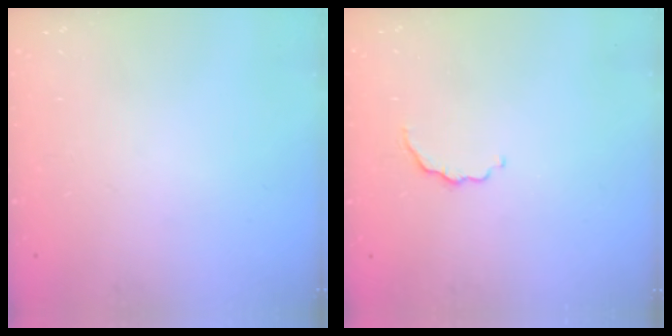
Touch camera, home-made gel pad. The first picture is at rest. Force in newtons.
{"total": 3.8, "press": 3.7, "slide": 1.0}